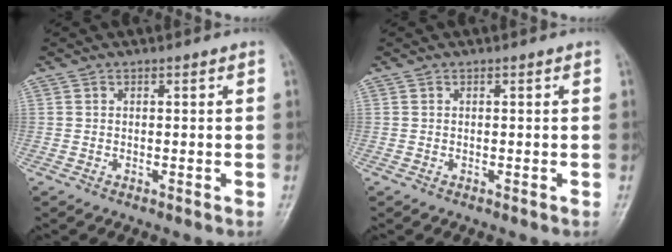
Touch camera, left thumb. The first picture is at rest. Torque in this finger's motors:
{"motor_torque": [0.04, 0.04, 0.04, -0.04, 0.00]}